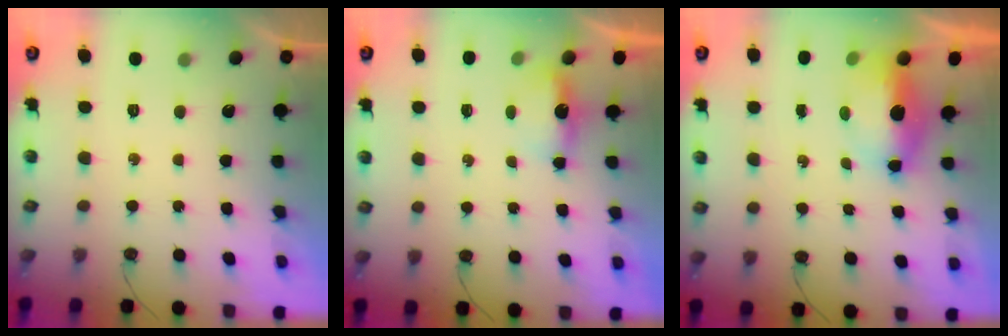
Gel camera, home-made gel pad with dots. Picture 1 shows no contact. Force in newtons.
{"total": 3.4, "press": 3.4, "slide": 0.5}
{"total": 7.0, "press": 6.9, "slide": 1.3}